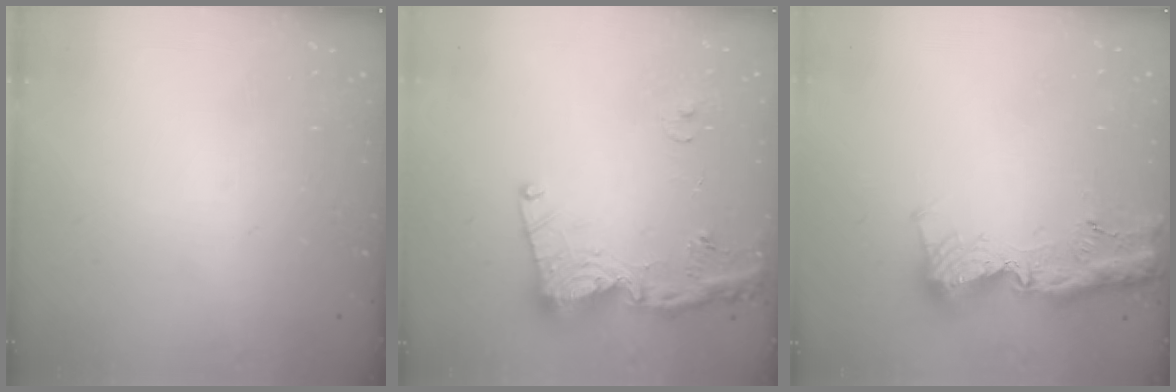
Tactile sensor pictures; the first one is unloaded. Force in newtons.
{"total": 17.6, "press": 17.5, "slide": 2.0}
{"total": 13.2, "press": 13.1, "slide": 1.3}